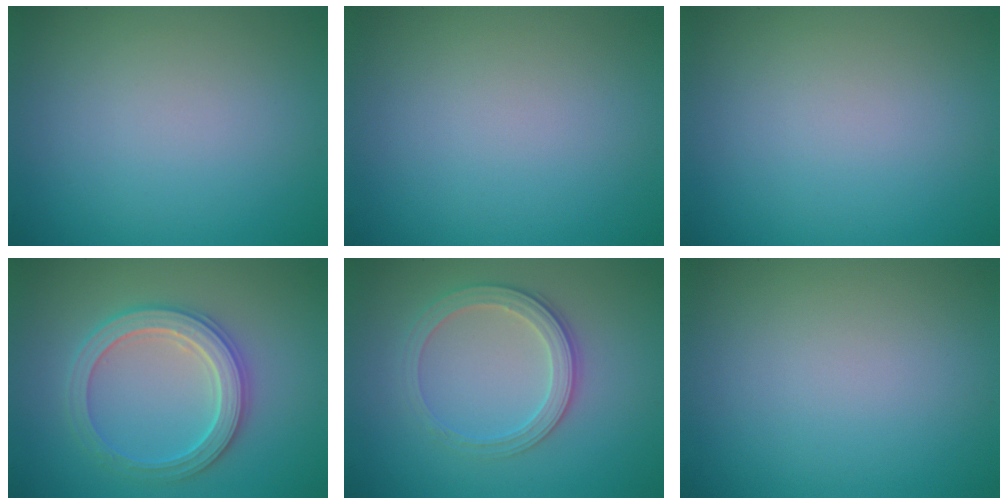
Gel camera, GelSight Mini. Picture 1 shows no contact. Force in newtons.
{"total": 0.0}
{"total": 0.0}
{"total": 4.8, "press": 4.8, "slide": 0.7}
{"total": 2.8, "press": 2.7, "slide": 0.7}
{"total": 0.0}